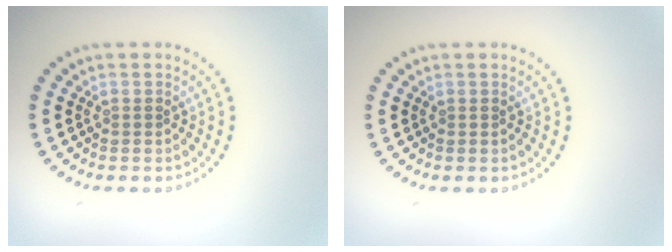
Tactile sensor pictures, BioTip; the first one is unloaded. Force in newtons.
{"total": 0.0}